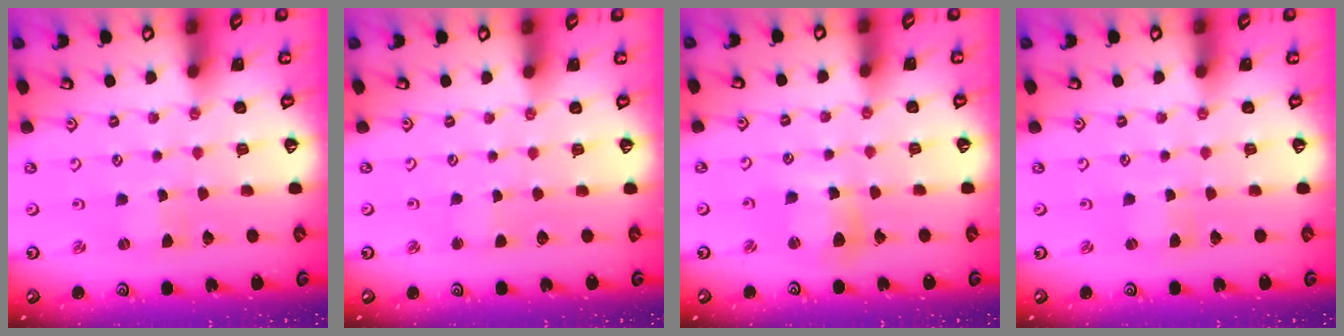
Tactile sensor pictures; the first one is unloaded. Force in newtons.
{"total": 1.3, "press": 1.2, "slide": 0.1}
{"total": 7.7, "press": 7.7, "slide": 0.9}
{"total": 0.0}